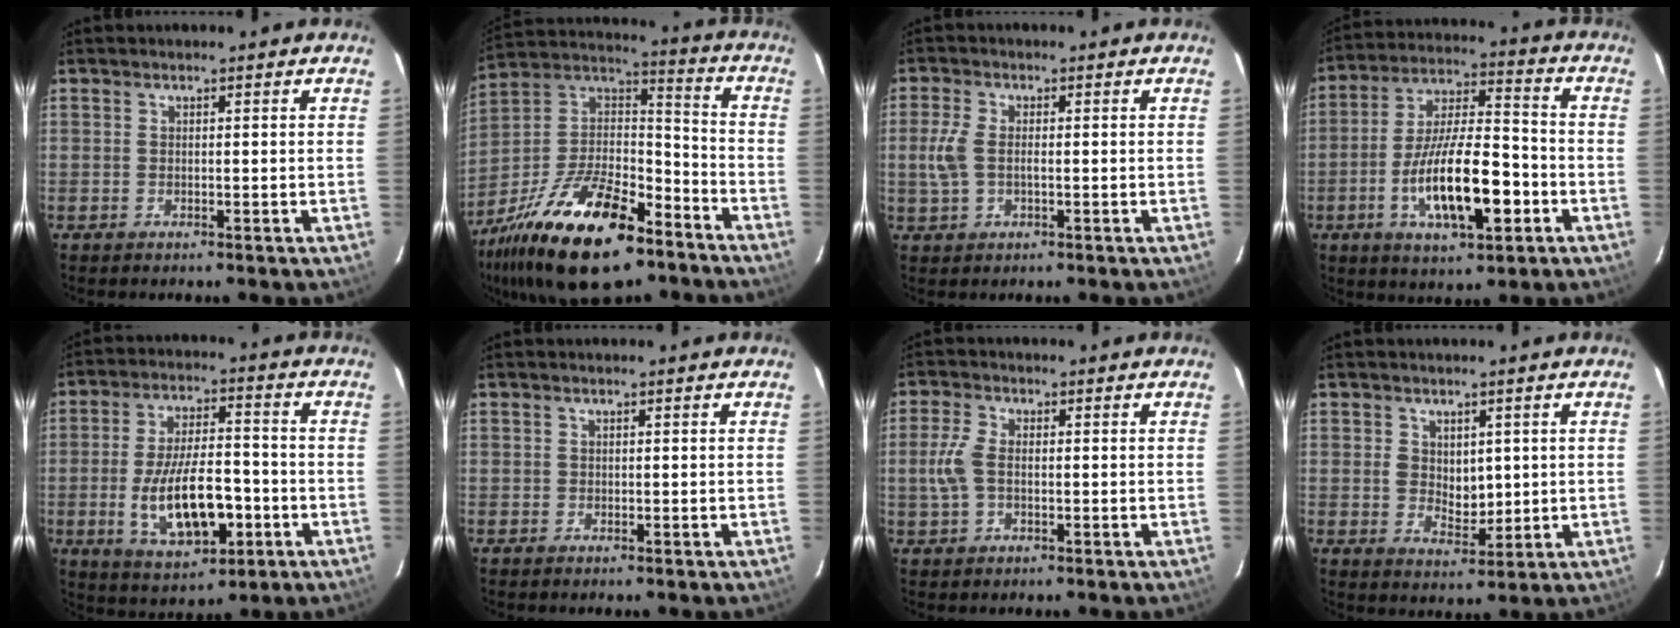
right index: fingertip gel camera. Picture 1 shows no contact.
{"total": 27.1, "force": [-16.8, 11.1, 18.1], "torque": [-0.355, -0.007, -0.278]}
{"total": 4.9, "force": [-0.3, 2.6, 4.1], "torque": [-0.098, 0.002, -0.003]}
{"total": 16.4, "force": [-5.6, 5.4, 14.4], "torque": [-0.268, -0.004, -0.091]}
{"total": 14.5, "force": [-4.1, 6.2, 12.5], "torque": [-0.238, -0.007, -0.053]}
{"total": 0.0}
{"total": 5.0, "force": [-0.4, 2.9, 4.1], "torque": [-0.098, 0.005, -0.005]}
{"total": 5.0, "force": [1.1, 3.9, 2.9], "torque": [-0.045, -0.001, 0.025]}